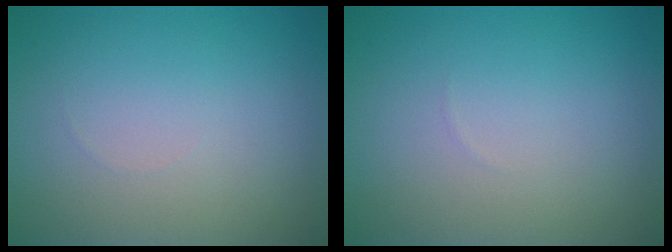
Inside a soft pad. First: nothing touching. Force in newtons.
{"total": 0.0}